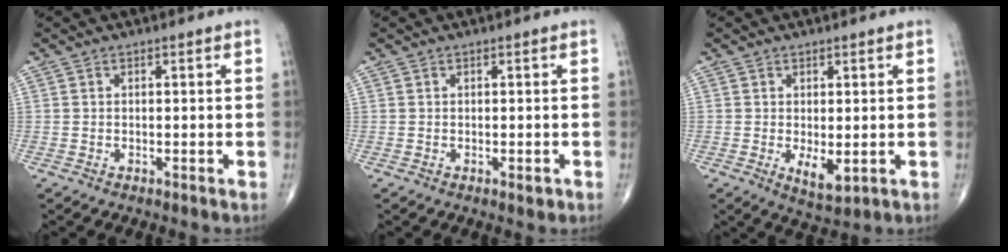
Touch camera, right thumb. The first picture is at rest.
{"total": 1.7, "force": [-0.5, 0.9, 1.4], "torque": [-0.011, -0.003, -0.003]}
{"total": 4.2, "force": [-0.5, 1.9, 3.7], "torque": [-0.054, -0.014, 0.002]}